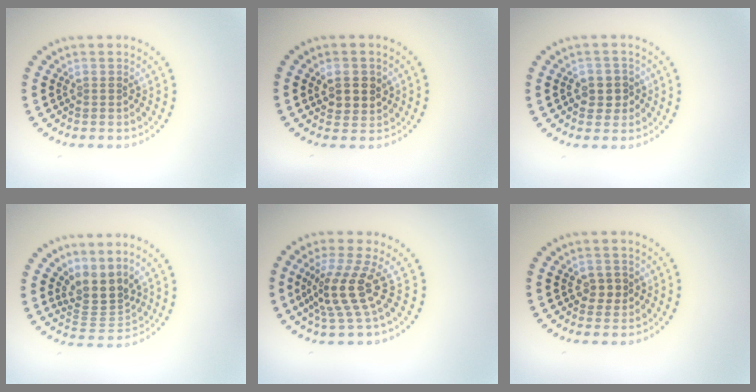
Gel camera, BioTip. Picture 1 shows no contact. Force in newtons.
{"total": 2.6, "press": 2.6, "slide": 0.6}
{"total": 2.5, "press": 2.4, "slide": 0.4}
{"total": 3.5, "press": 2.4, "slide": 2.5}
{"total": 4.3, "press": 3.1, "slide": 3.0}
{"total": 1.9, "press": 1.8, "slide": 0.3}